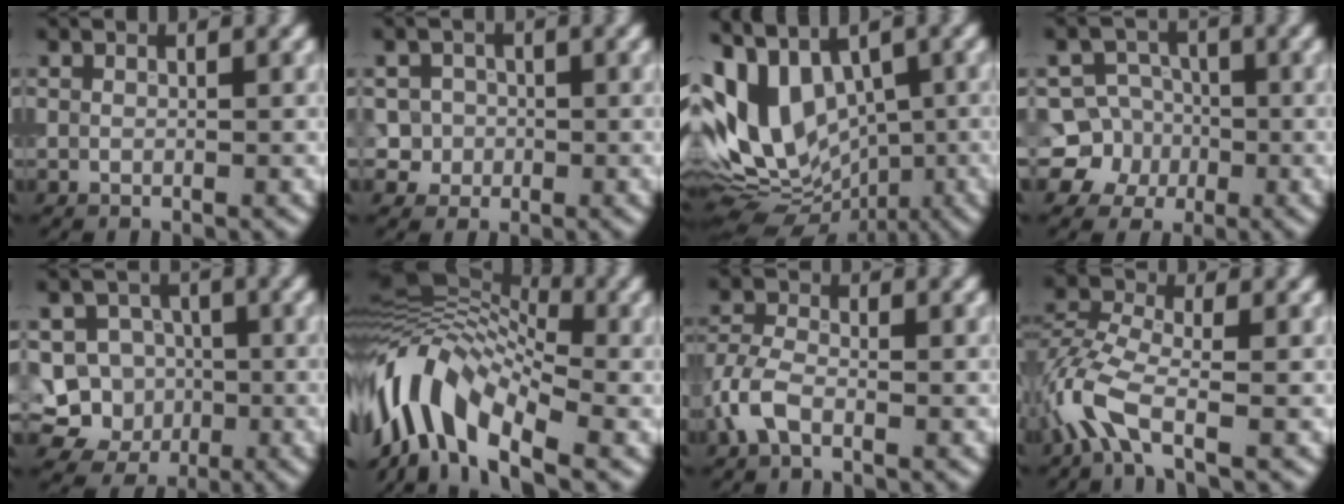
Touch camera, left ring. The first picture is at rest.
{"total": 3.0, "force": [-0.1, 2.9, 0.6], "torque": [0.011, 0.013, -0.010]}
{"total": 11.6, "force": [1.8, 7.6, 8.6], "torque": [-0.178, 0.004, 0.027]}
{"total": 6.9, "force": [-1.8, 6.6, 1.0], "torque": [-0.007, 0.020, -0.056]}
{"total": 7.4, "force": [-2.2, 6.9, 1.9], "torque": [-0.011, 0.013, -0.060]}
{"total": 11.7, "force": [-2.5, 6.3, 9.5], "torque": [-0.181, 0.019, -0.063]}
{"total": 3.1, "force": [-1.5, 1.6, 2.2], "torque": [-0.051, 0.004, -0.043]}
{"total": 4.9, "force": [-2.4, 2.1, 3.7], "torque": [-0.092, 0.002, -0.065]}